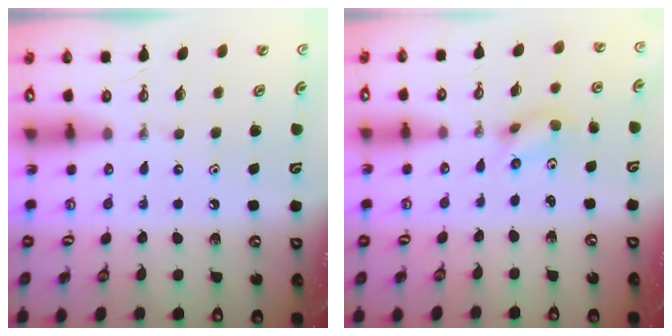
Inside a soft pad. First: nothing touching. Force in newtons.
{"total": 2.3, "press": 2.2, "slide": 0.8}